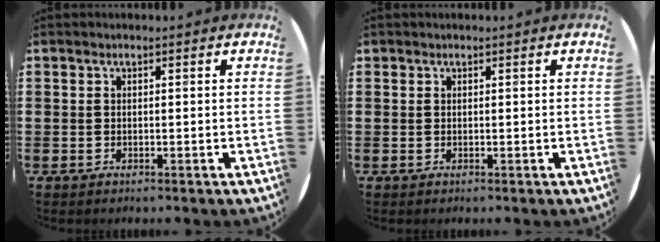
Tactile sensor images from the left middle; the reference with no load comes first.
{"total": 0.0}